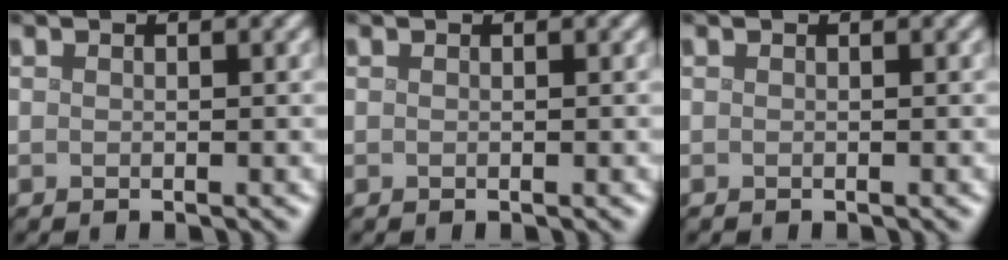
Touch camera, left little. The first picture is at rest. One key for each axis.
{"total": 0.0}
{"total": 0.0}